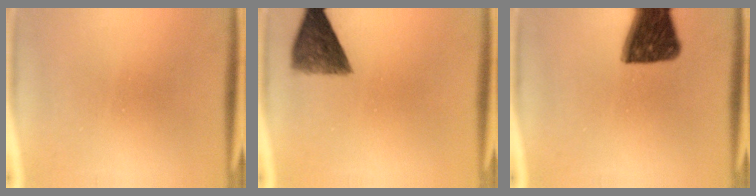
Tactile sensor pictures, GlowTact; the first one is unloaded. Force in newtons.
{"total": 7.5}
{"total": 13.6}